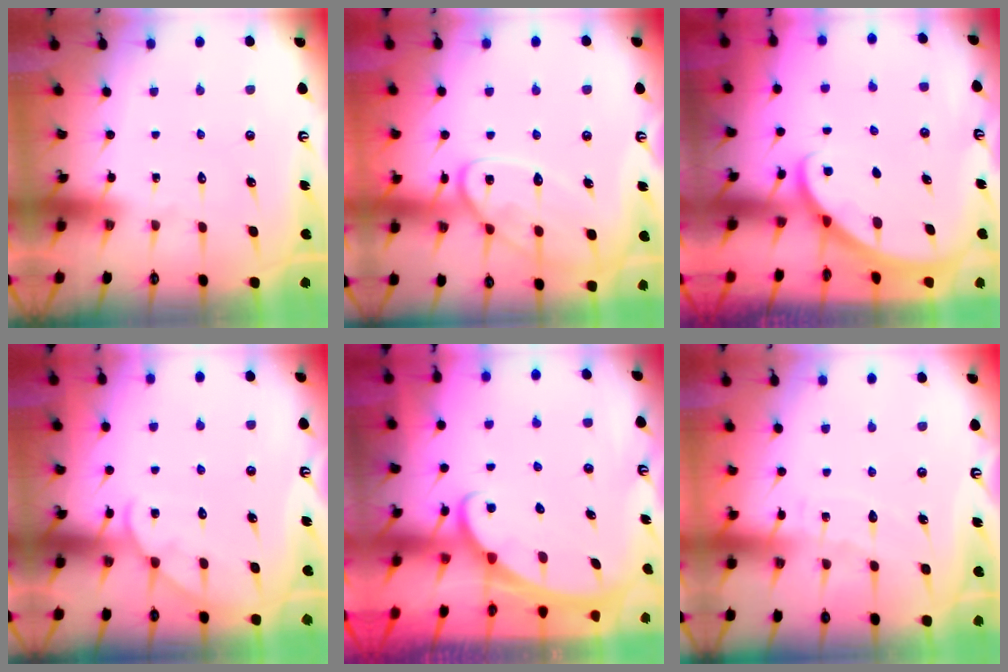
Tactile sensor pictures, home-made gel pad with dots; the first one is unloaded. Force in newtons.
{"total": 13.5, "press": 13.5, "slide": 1.1}
{"total": 2.1, "press": 2.1, "slide": 0.1}
{"total": 4.6, "press": 4.6, "slide": 0.5}
{"total": 1.9, "press": 1.9, "slide": 0.1}
{"total": 3.7, "press": 3.7, "slide": 0.3}